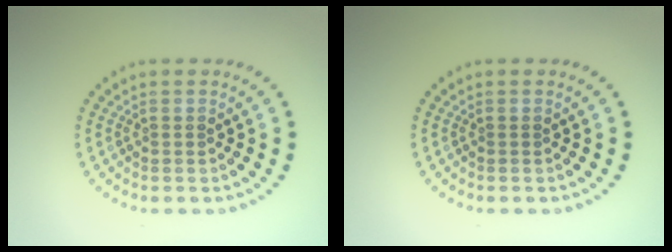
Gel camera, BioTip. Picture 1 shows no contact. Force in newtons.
{"total": 0.0}